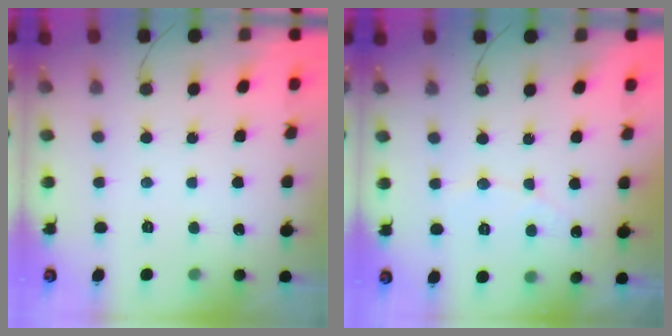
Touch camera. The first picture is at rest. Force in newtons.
{"total": 4.5, "press": 4.4, "slide": 0.3}